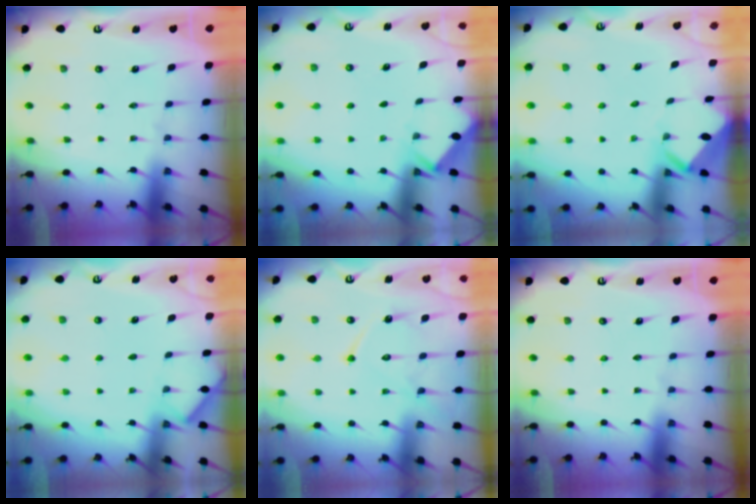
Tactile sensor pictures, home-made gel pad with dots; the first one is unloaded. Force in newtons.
{"total": 2.5, "press": 2.4, "slide": 0.4}
{"total": 3.3, "press": 3.3, "slide": 0.2}
{"total": 3.1, "press": 3.1, "slide": 0.4}
{"total": 13.6, "press": 13.6, "slide": 1.3}
{"total": 0.0}